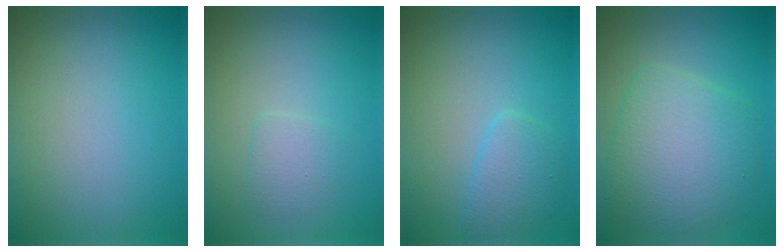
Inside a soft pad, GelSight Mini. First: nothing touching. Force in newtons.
{"total": 1.6, "press": 1.6, "slide": 0.1}
{"total": 2.7, "press": 2.7, "slide": 0.1}
{"total": 6.8, "press": 6.7, "slide": 0.3}